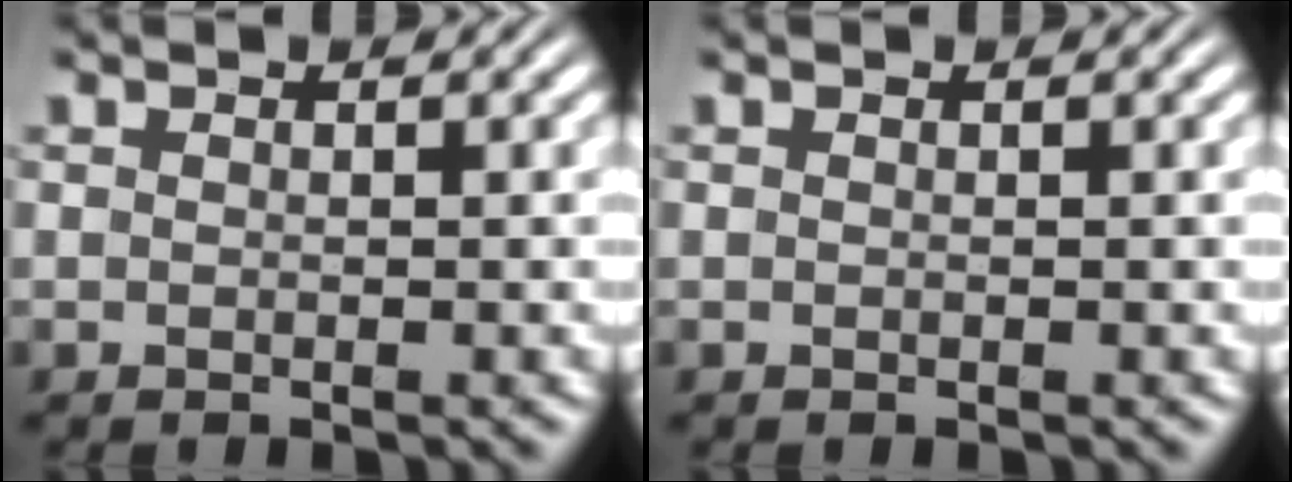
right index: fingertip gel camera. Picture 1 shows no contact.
{"total": 0.0}